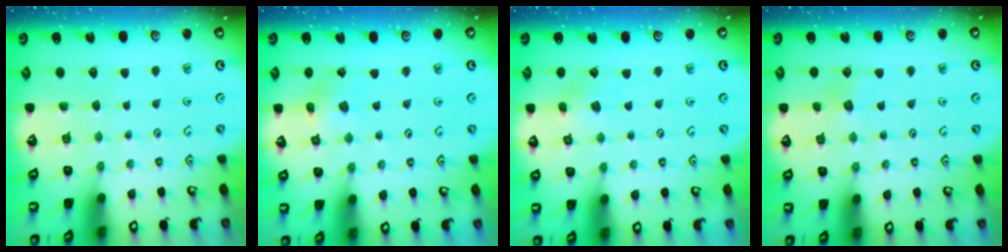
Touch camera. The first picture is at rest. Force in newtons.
{"total": 2.7, "press": 2.7, "slide": 0.3}
{"total": 2.6, "press": 2.6, "slide": 0.4}
{"total": 5.2, "press": 5.1, "slide": 0.4}